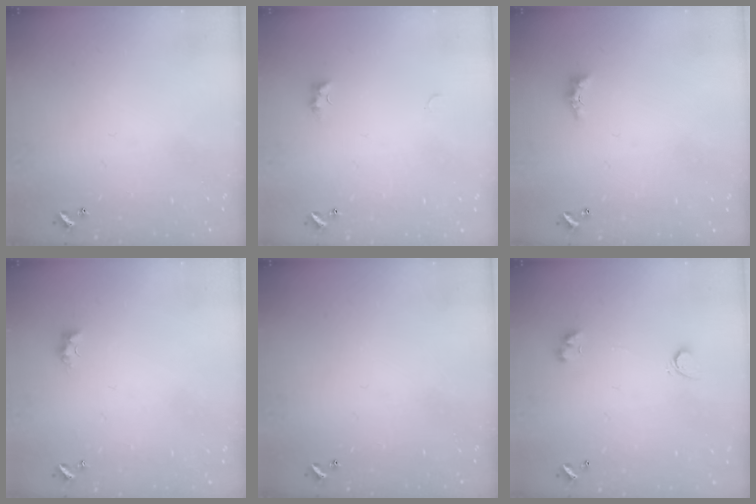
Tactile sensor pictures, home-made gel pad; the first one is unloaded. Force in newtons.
{"total": 1.4, "press": 1.3, "slide": 0.5}
{"total": 2.2, "press": 2.2, "slide": 0.6}
{"total": 2.7, "press": 2.6, "slide": 0.6}
{"total": 0.0}
{"total": 2.9, "press": 2.6, "slide": 1.3}